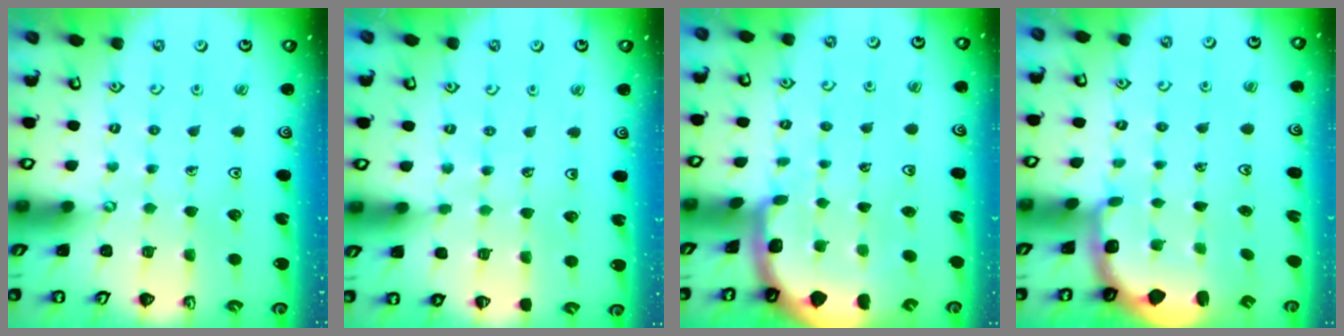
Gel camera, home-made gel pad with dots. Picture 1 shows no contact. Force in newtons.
{"total": 2.1, "press": 2.0, "slide": 0.3}
{"total": 2.4, "press": 2.4, "slide": 0.4}
{"total": 2.5, "press": 1.1, "slide": 2.2}